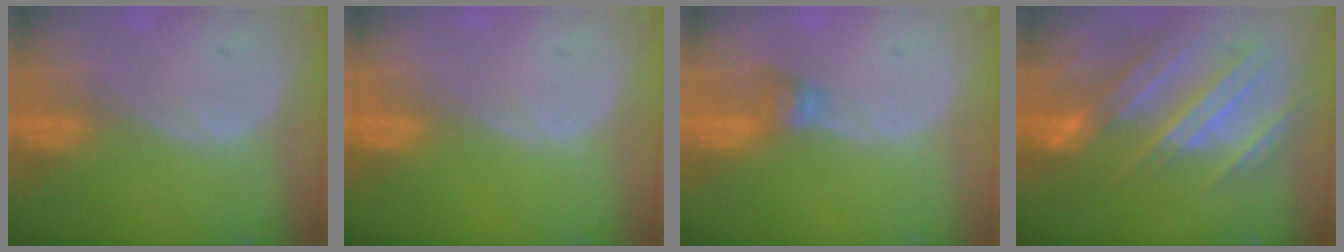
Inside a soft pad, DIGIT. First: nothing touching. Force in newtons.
{"total": 0.0}
{"total": 2.7, "press": 2.6, "slide": 0.5}
{"total": 10.8, "press": 9.7, "slide": 4.7}